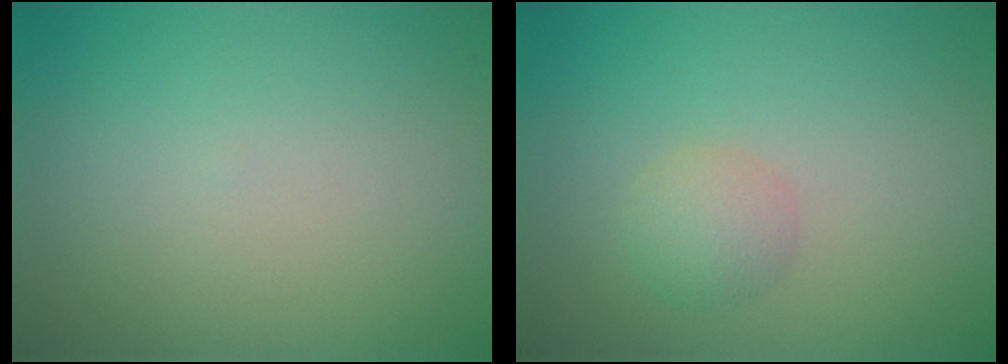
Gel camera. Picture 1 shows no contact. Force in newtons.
{"total": 1.8, "press": 1.8, "slide": 0.0}